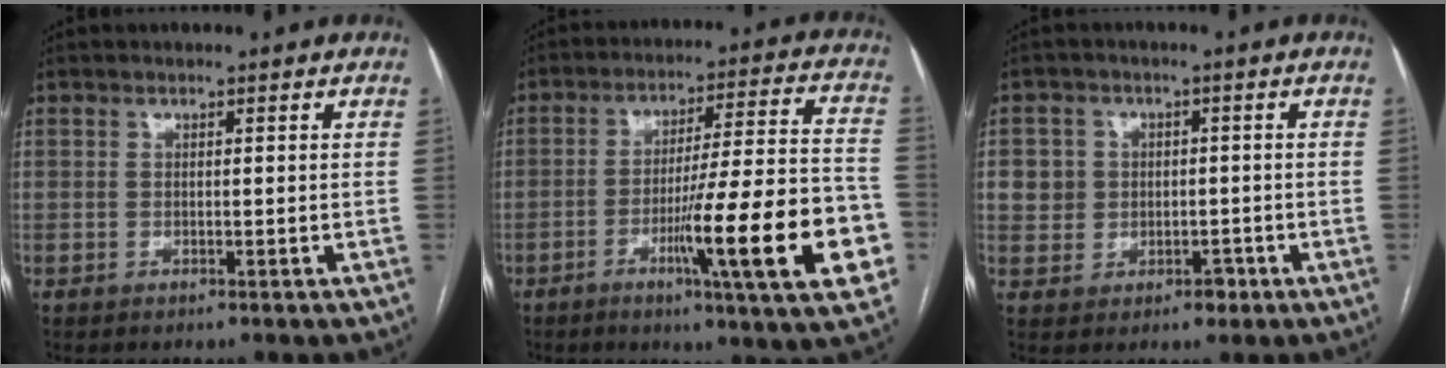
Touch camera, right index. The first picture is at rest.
{"total": 20.3, "force": [-6.9, 0.9, 19.1], "torque": [-0.234, -0.002, -0.098]}
{"total": 5.2, "force": [-0.5, 4.9, 1.5], "torque": [-0.010, 0.015, 0.003]}